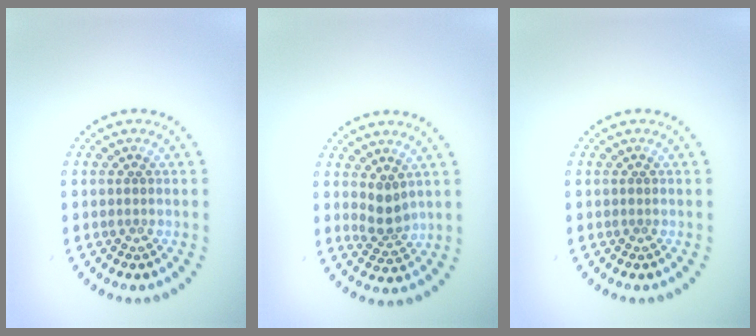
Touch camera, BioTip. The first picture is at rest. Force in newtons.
{"total": 2.2, "press": 2.0, "slide": 1.0}
{"total": 0.0}